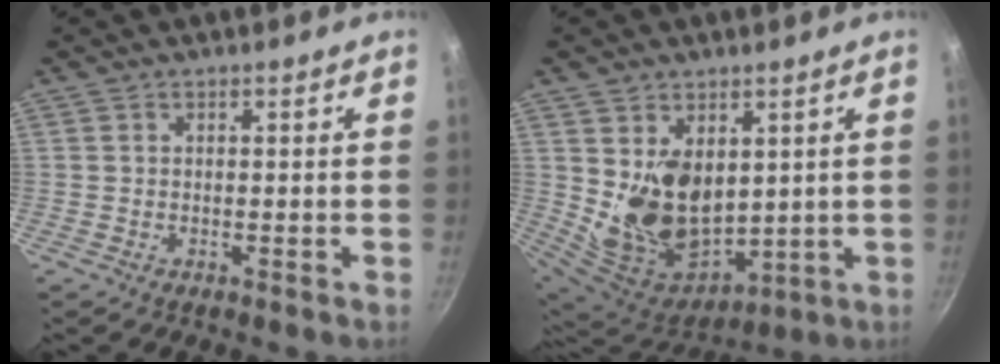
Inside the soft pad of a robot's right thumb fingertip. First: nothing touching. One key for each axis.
{"total": 14.9, "fx": 3.2, "fy": 10.3, "fz": 10.4, "tx": -0.155, "ty": -0.049, "tz": 0.085}